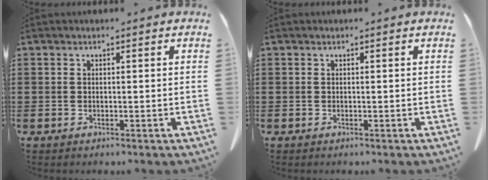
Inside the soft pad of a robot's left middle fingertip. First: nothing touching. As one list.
[{"total": 0.0}]